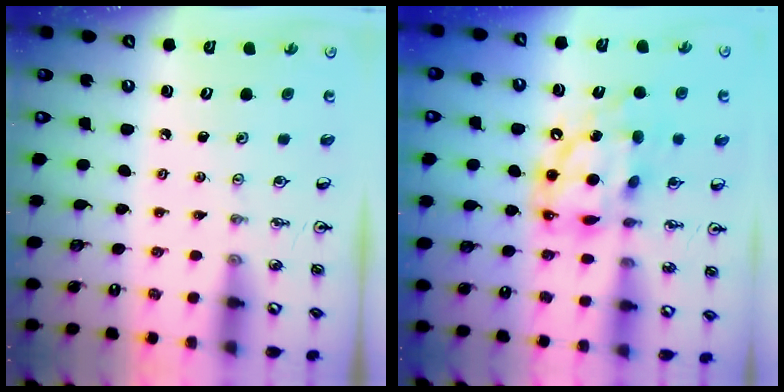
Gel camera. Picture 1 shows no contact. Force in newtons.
{"total": 14.5, "press": 14.4, "slide": 1.5}